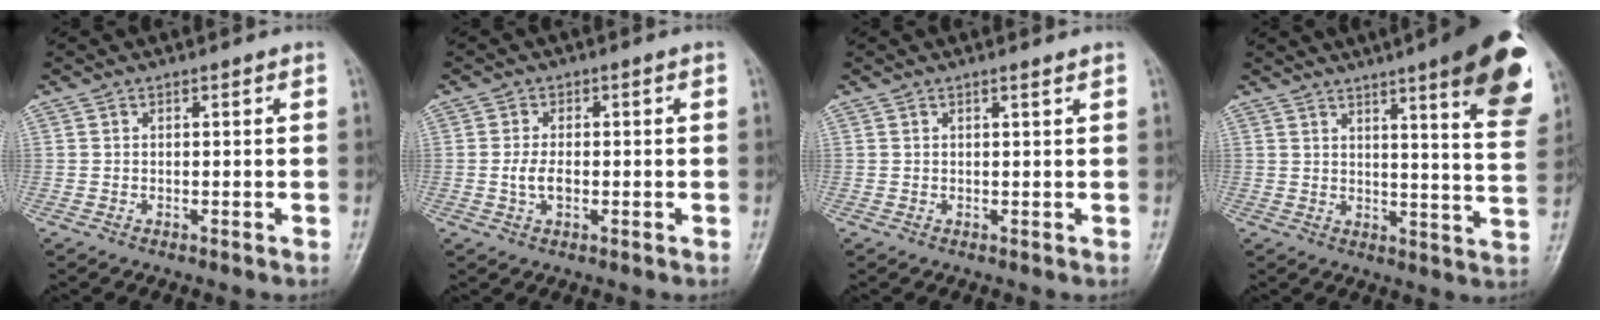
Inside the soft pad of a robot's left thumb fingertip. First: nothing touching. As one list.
[{"total": 3.3, "force": [-0.5, 2.0, 2.5], "torque": [-0.047, 0.007, -0.011]}, {"total": 0.9, "force": [0.6, -0.2, 0.6], "torque": [-0.016, -0.005, 0.012]}, {"total": 18.8, "force": [10.5, 3.0, 15.2], "torque": [-0.170, -0.047, 0.124]}]